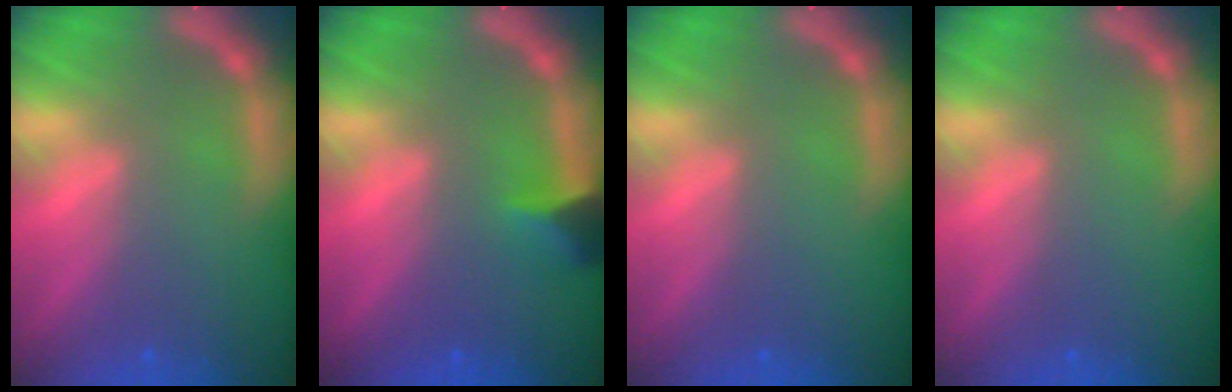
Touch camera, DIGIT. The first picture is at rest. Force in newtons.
{"total": 2.4}
{"total": 0.0}
{"total": 0.0}